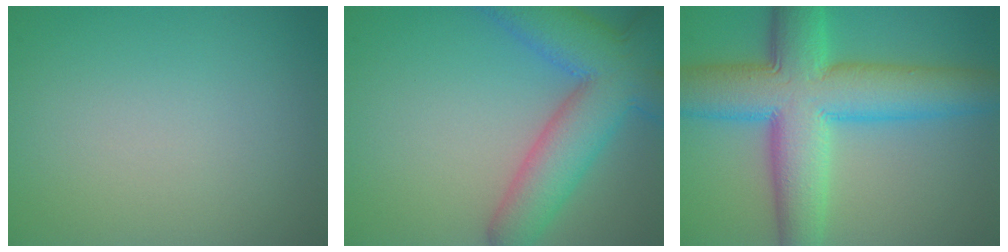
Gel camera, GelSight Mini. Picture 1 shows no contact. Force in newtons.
{"total": 8.6, "press": 8.6, "slide": 0.4}
{"total": 11.6, "press": 11.6, "slide": 0.2}